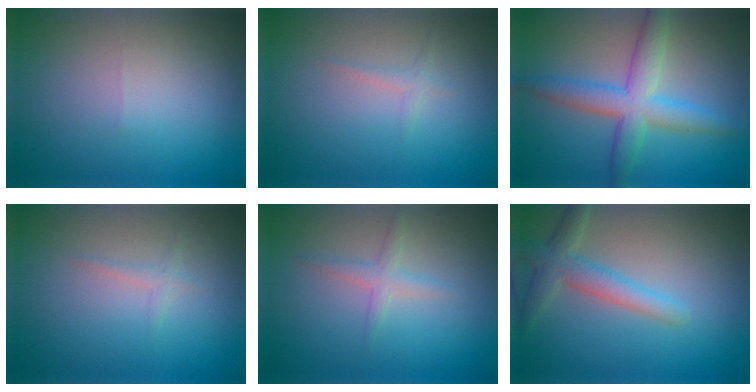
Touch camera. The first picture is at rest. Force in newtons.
{"total": 0.8, "press": 0.8, "slide": 0.1}
{"total": 5.4, "press": 5.4, "slide": 0.0}
{"total": 0.8, "press": 0.8, "slide": 0.1}
{"total": 1.6, "press": 1.6, "slide": 0.1}
{"total": 3.4, "press": 3.4, "slide": 0.3}